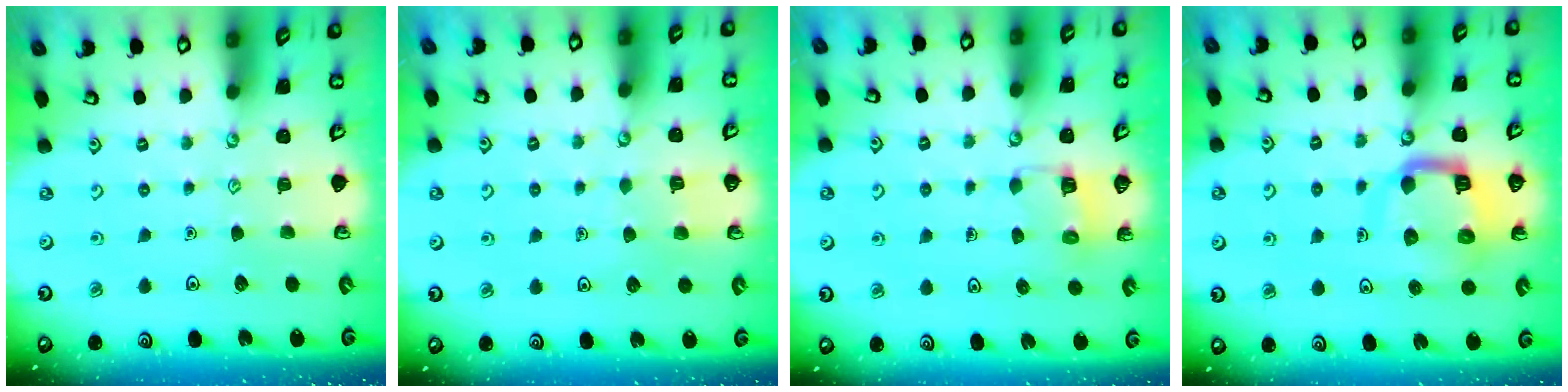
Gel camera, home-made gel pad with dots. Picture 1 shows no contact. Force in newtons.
{"total": 3.3, "press": 3.3, "slide": 0.3}
{"total": 3.6, "press": 3.6, "slide": 0.1}
{"total": 11.0, "press": 10.9, "slide": 1.3}